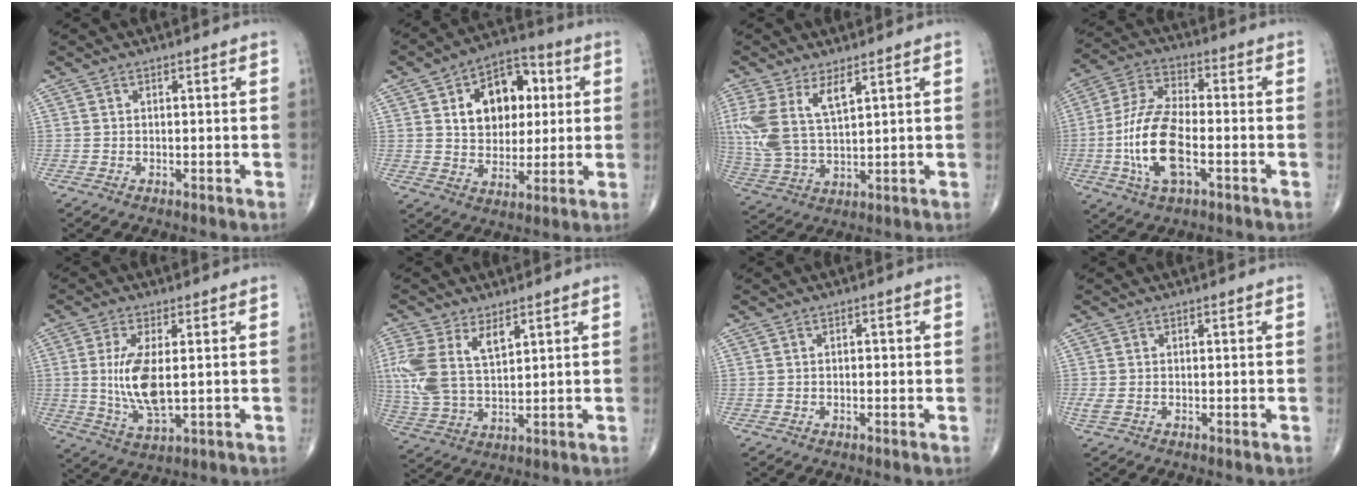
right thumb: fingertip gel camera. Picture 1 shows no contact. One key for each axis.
{"total": 14.9, "fx": 3.7, "fy": 10.4, "fz": 10.0, "tx": -0.102, "ty": 0.007, "tz": 0.057}
{"total": 11.5, "fx": 5.0, "fy": 5.0, "fz": 9.0, "tx": -0.206, "ty": -0.014, "tz": 0.111}
{"total": 14.2, "fx": -3.5, "fy": 6.3, "fz": 12.3, "tx": -0.254, "ty": 0.020, "tz": -0.067}
{"total": 9.8, "fx": 0.6, "fy": 3.8, "fz": 9.0, "tx": -0.188, "ty": -0.017, "tz": 0.020}
{"total": 12.0, "fx": 4.8, "fy": 6.4, "fz": 8.9, "tx": -0.197, "ty": -0.008, "tz": 0.108}
{"total": 0.9, "fx": 0.0, "fy": 0.5, "fz": 0.7, "tx": -0.008, "ty": 0.001, "tz": -0.001}
{"total": 1.4, "fx": -0.1, "fy": 0.8, "fz": 1.2, "tx": -0.040, "ty": -0.004, "tz": -0.003}